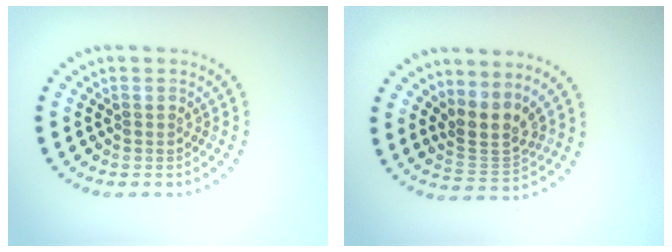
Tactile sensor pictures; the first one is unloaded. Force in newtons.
{"total": 3.0, "press": 2.1, "slide": 2.1}